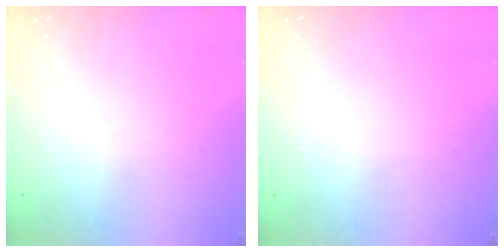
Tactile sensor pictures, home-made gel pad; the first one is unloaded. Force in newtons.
{"total": 0.0}